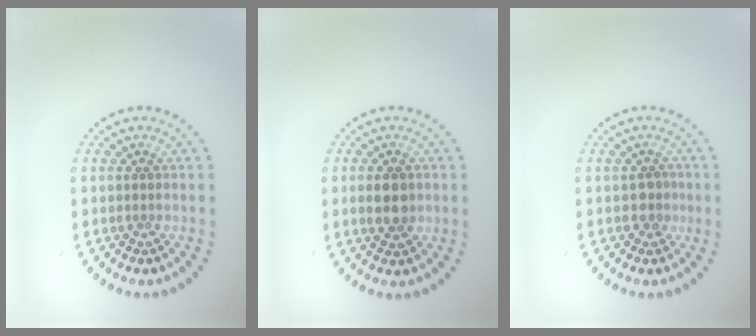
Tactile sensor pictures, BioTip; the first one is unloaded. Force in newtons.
{"total": 2.7, "press": 2.7, "slide": 0.1}
{"total": 1.4, "press": 1.2, "slide": 0.7}